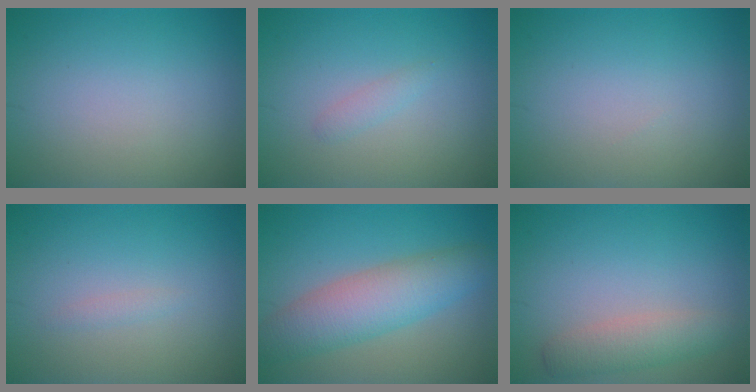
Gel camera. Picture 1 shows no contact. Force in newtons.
{"total": 0.9, "press": 0.9, "slide": 0.0}
{"total": 0.0}
{"total": 0.7, "press": 0.6, "slide": 0.1}
{"total": 6.0, "press": 6.0, "slide": 0.1}
{"total": 2.7, "press": 2.7, "slide": 0.1}